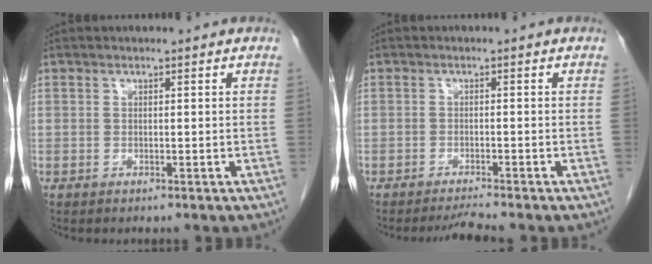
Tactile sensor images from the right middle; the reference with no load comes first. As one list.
[{"total": 2.3, "force": [-2.0, -1.0, 0.3], "torque": [-0.016, -0.015, -0.034]}]